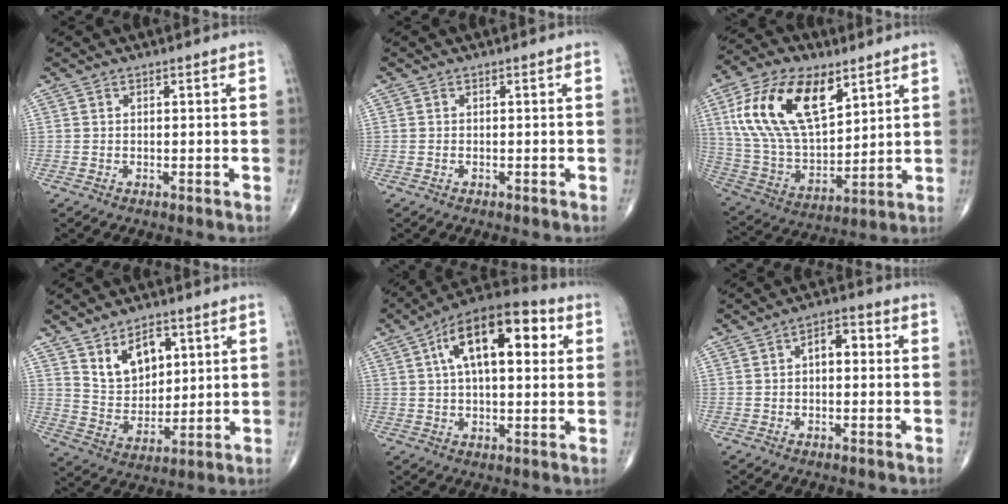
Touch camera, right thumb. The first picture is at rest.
{"total": 0.0}
{"total": 21.8, "force": [9.1, 11.5, 16.2], "torque": [-0.286, -0.027, 0.173]}
{"total": 10.1, "force": [4.8, 6.4, 6.2], "torque": [-0.082, -0.031, 0.097]}
{"total": 17.6, "force": [5.0, 8.2, 14.7], "torque": [-0.213, 0.025, 0.069]}
{"total": 4.6, "force": [0.3, 2.7, 3.8], "torque": [-0.043, 0.018, -0.004]}